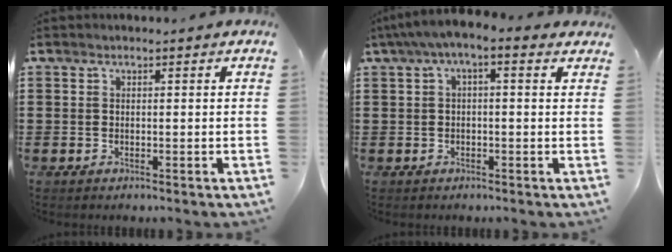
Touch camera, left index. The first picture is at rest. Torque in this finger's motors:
{"motor_torque": [2.14, 0.00, 0.45, 0.21]}